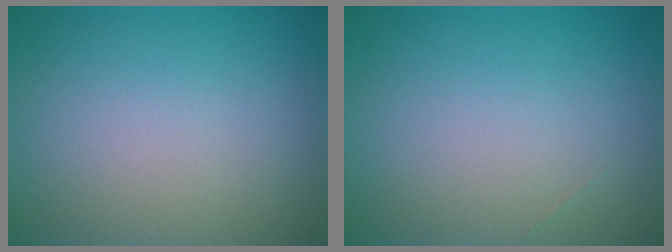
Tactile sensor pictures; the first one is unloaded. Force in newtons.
{"total": 0.0}